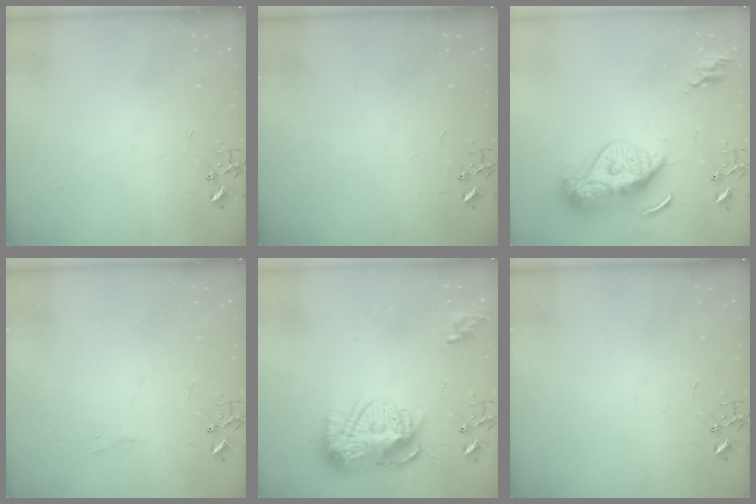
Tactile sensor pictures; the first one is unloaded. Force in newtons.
{"total": 0.0}
{"total": 15.5, "press": 15.4, "slide": 1.3}
{"total": 4.2, "press": 4.2, "slide": 0.3}
{"total": 15.3, "press": 15.3, "slide": 0.9}
{"total": 0.0}